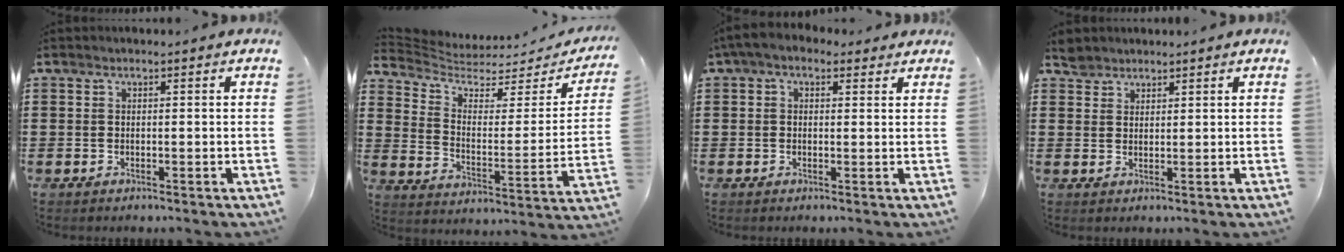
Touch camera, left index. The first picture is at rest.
{"total": 4.3, "force": [3.5, 1.6, 1.7], "torque": [-0.058, -0.031, 0.056]}
{"total": 2.9, "force": [1.4, 1.8, 1.8], "torque": [-0.039, 0.007, 0.025]}
{"total": 2.5, "force": [2.1, 1.4, 0.1], "torque": [-0.010, 0.005, 0.042]}